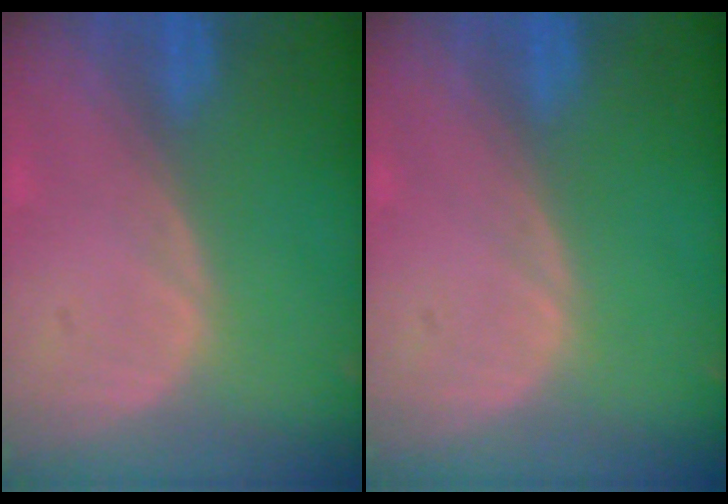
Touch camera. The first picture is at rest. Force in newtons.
{"total": 0.0}